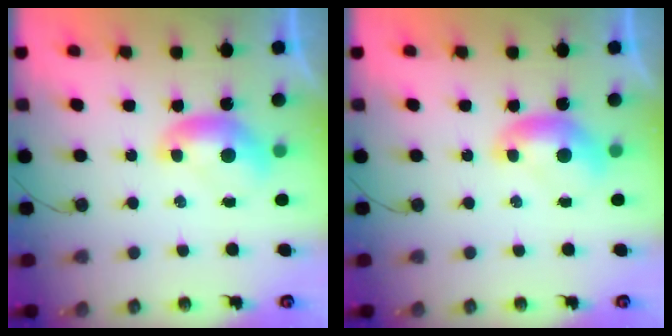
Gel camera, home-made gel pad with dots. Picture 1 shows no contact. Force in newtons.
{"total": 0.0}